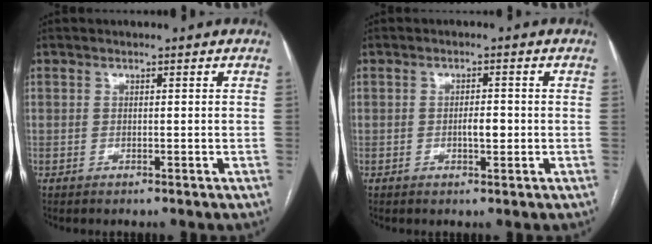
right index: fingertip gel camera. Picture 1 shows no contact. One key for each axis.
{"total": 2.2, "fx": -0.4, "fy": 0.6, "fz": 2.1, "tx": -0.035, "ty": 0.002, "tz": -0.006}